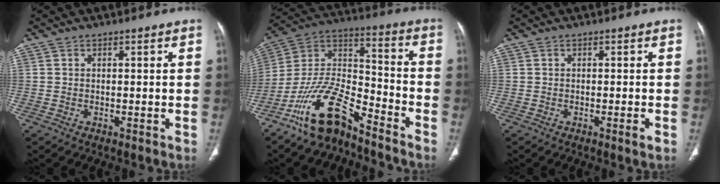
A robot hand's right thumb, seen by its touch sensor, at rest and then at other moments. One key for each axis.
{"total": 15.0, "fx": -10.9, "fy": 5.3, "fz": 8.8, "tx": -0.151, "ty": 0.087, "tz": -0.209}
{"total": 1.2, "fx": -0.5, "fy": 0.0, "fz": 1.0, "tx": -0.016, "ty": -0.003, "tz": -0.009}